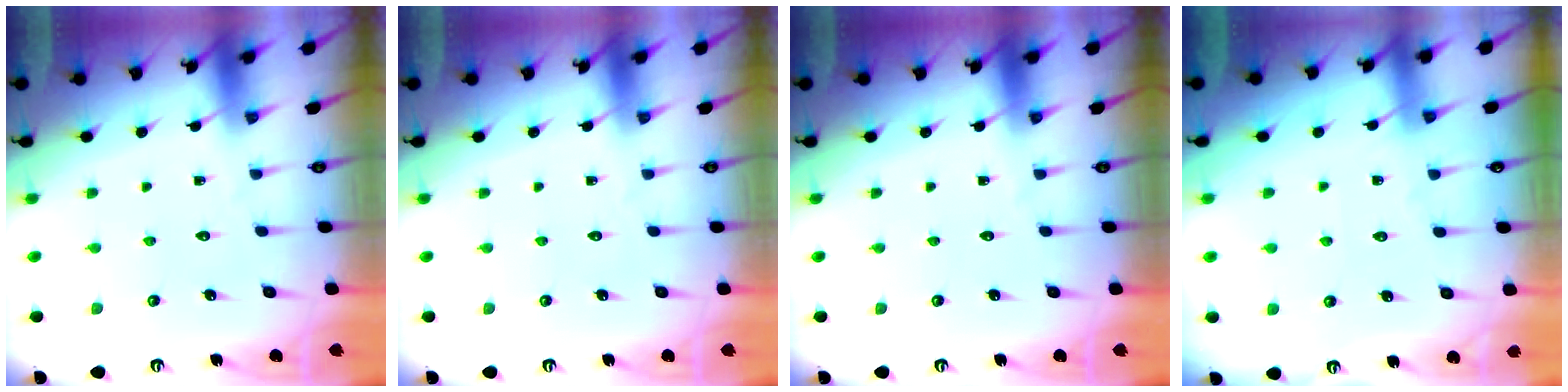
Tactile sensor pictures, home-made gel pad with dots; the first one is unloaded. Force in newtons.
{"total": 0.0}
{"total": 0.0}
{"total": 3.3, "press": 3.3, "slide": 0.5}